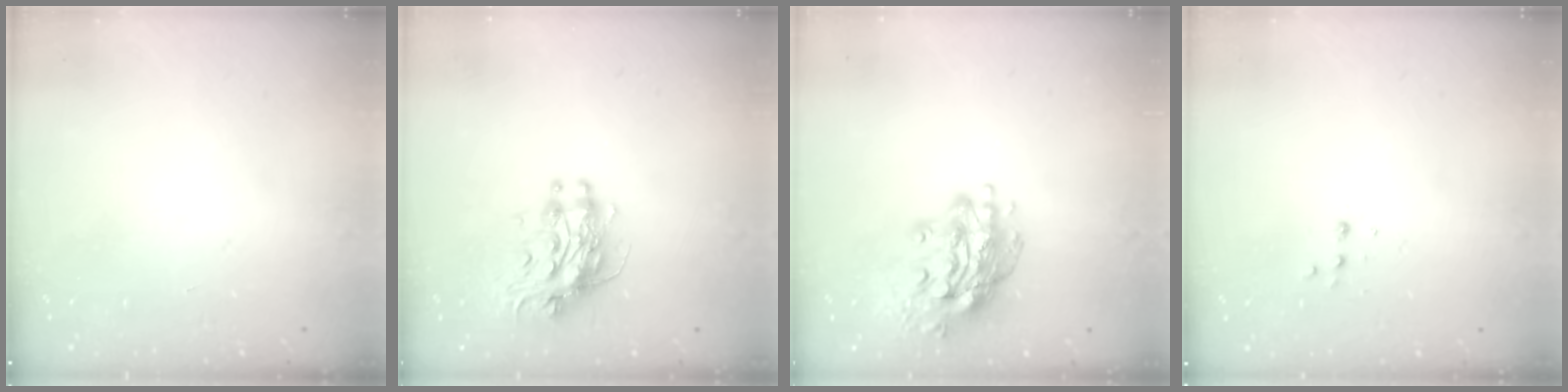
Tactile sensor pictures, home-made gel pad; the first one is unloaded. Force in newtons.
{"total": 10.7, "press": 10.7, "slide": 0.9}
{"total": 15.9, "press": 15.9, "slide": 1.5}
{"total": 4.1, "press": 4.0, "slide": 0.8}